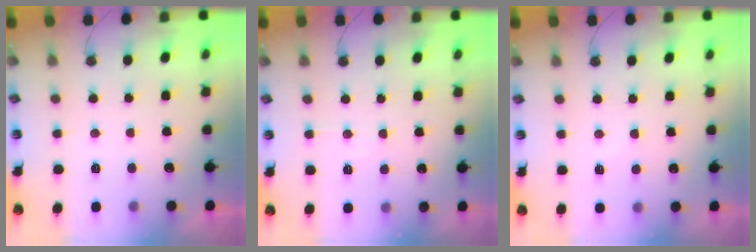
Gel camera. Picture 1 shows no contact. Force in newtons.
{"total": 4.7, "press": 4.7, "slide": 0.6}
{"total": 2.9, "press": 2.9, "slide": 0.4}